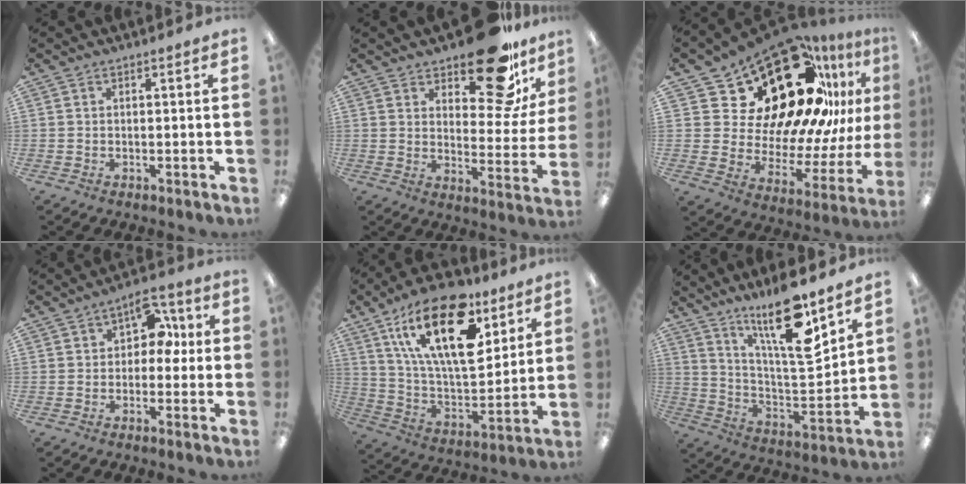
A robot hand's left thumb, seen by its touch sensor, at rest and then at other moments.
{"total": 18.7, "force": [13.4, 7.2, 10.9], "torque": [-0.145, -0.087, 0.221]}
{"total": 31.2, "force": [15.8, 16.9, 20.9], "torque": [-0.343, -0.119, 0.302]}
{"total": 7.6, "force": [2.6, 5.3, 4.8], "torque": [-0.059, -0.003, 0.042]}
{"total": 24.5, "force": [13.8, 10.6, 17.3], "torque": [-0.313, -0.067, 0.229]}
{"total": 17.6, "force": [12.9, 4.1, 11.3], "torque": [-0.195, -0.078, 0.212]}